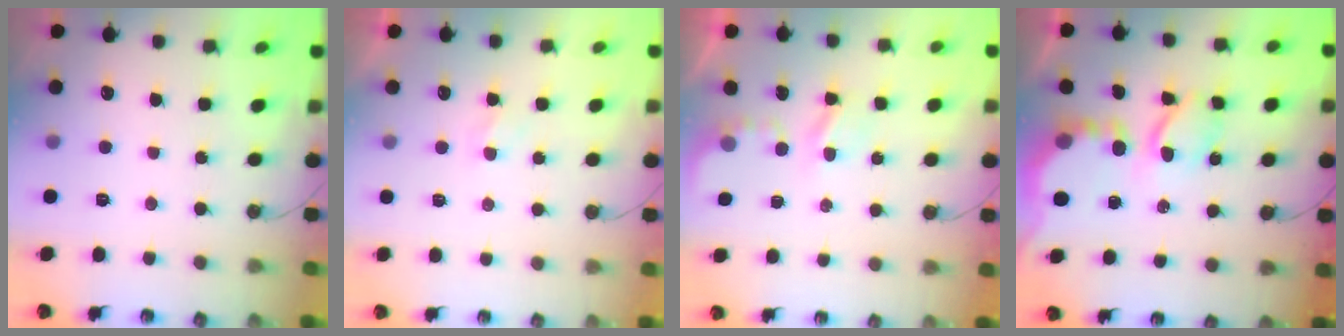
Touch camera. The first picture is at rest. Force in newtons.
{"total": 2.1, "press": 2.1, "slide": 0.4}
{"total": 2.9, "press": 2.9, "slide": 0.4}
{"total": 8.8, "press": 8.7, "slide": 0.7}